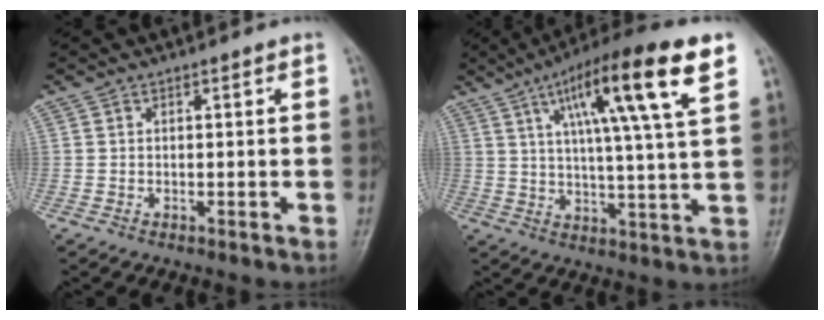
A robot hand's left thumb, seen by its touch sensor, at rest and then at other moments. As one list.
[{"total": 17.8, "force": [8.0, 2.2, 15.7], "torque": [-0.249, -0.012, 0.123]}]